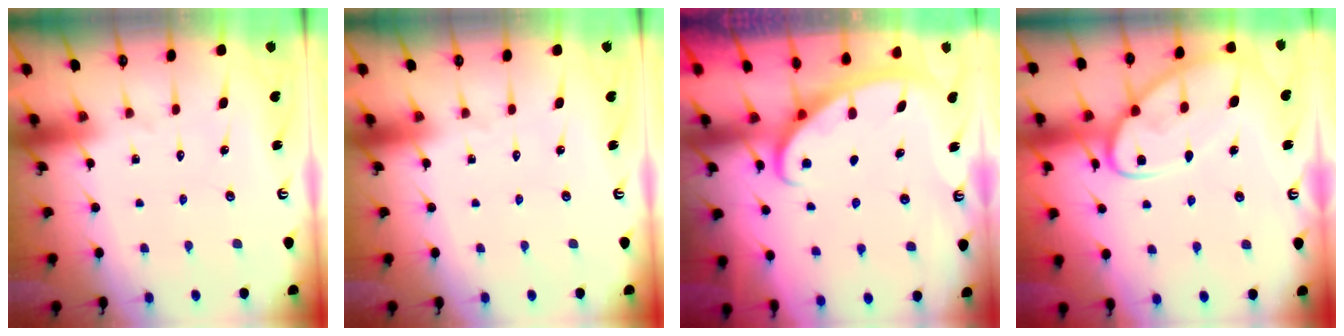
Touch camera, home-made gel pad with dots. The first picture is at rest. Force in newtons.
{"total": 0.0}
{"total": 2.8, "press": 2.8, "slide": 0.4}
{"total": 12.4, "press": 12.3, "slide": 1.2}